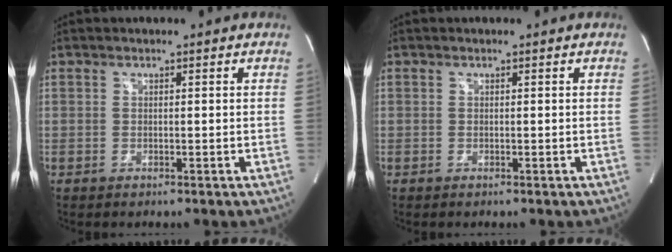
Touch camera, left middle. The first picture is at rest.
{"total": 0.0}